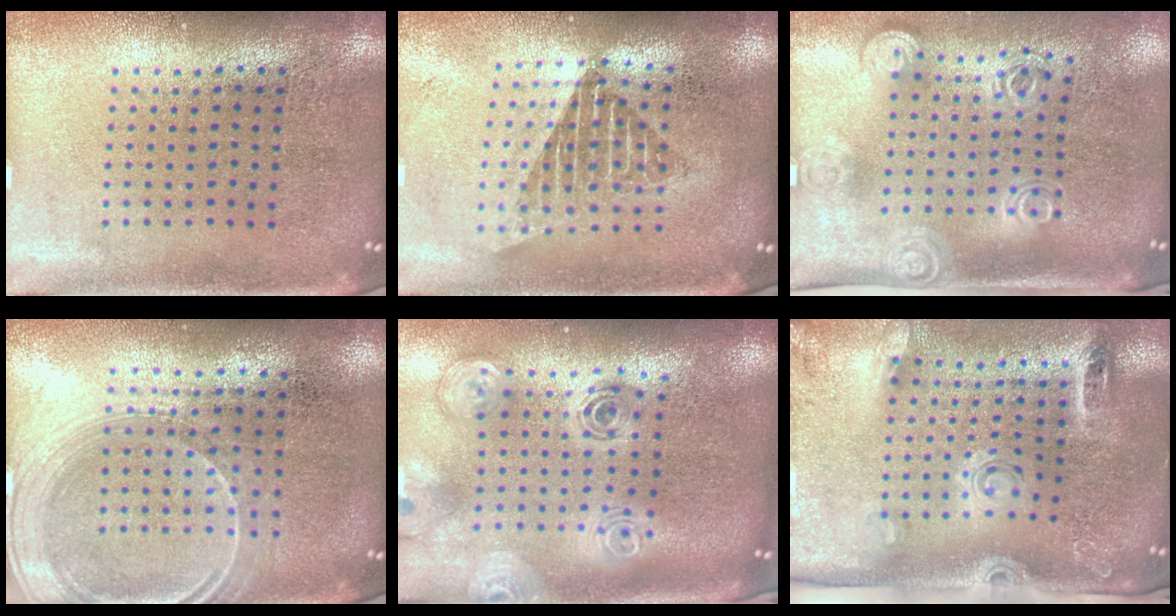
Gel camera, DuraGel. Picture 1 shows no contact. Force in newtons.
{"total": 1.7, "press": 1.4, "slide": 1.0}
{"total": 1.9, "press": 1.3, "slide": 1.3}
{"total": 1.7, "press": 1.5, "slide": 0.9}
{"total": 2.8, "press": 1.9, "slide": 2.0}
{"total": 2.8, "press": 2.0, "slide": 2.0}